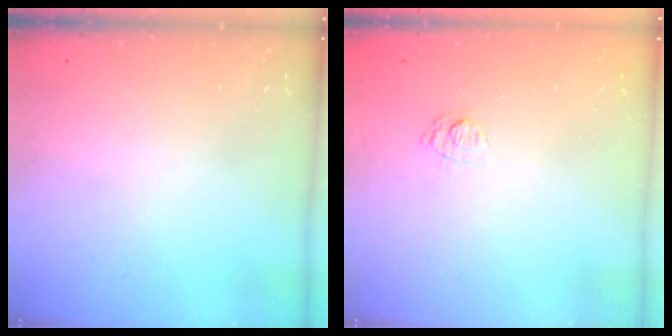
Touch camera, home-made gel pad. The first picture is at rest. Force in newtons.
{"total": 8.1, "press": 7.9, "slide": 1.4}